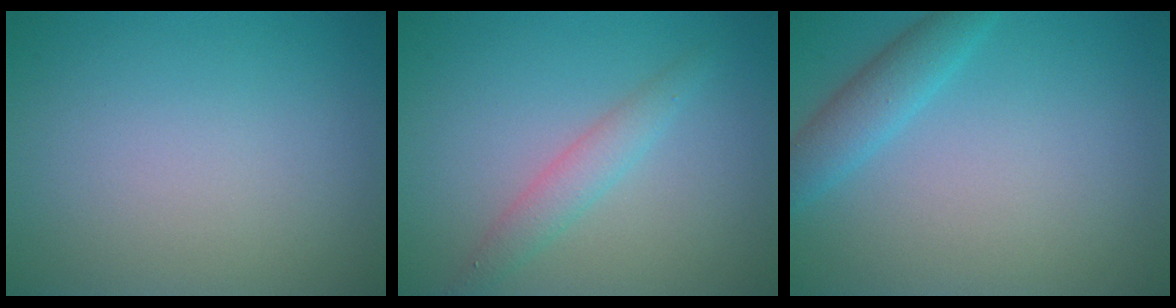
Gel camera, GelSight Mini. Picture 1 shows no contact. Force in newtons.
{"total": 2.2, "press": 2.2, "slide": 0.0}
{"total": 2.9, "press": 2.9, "slide": 0.2}